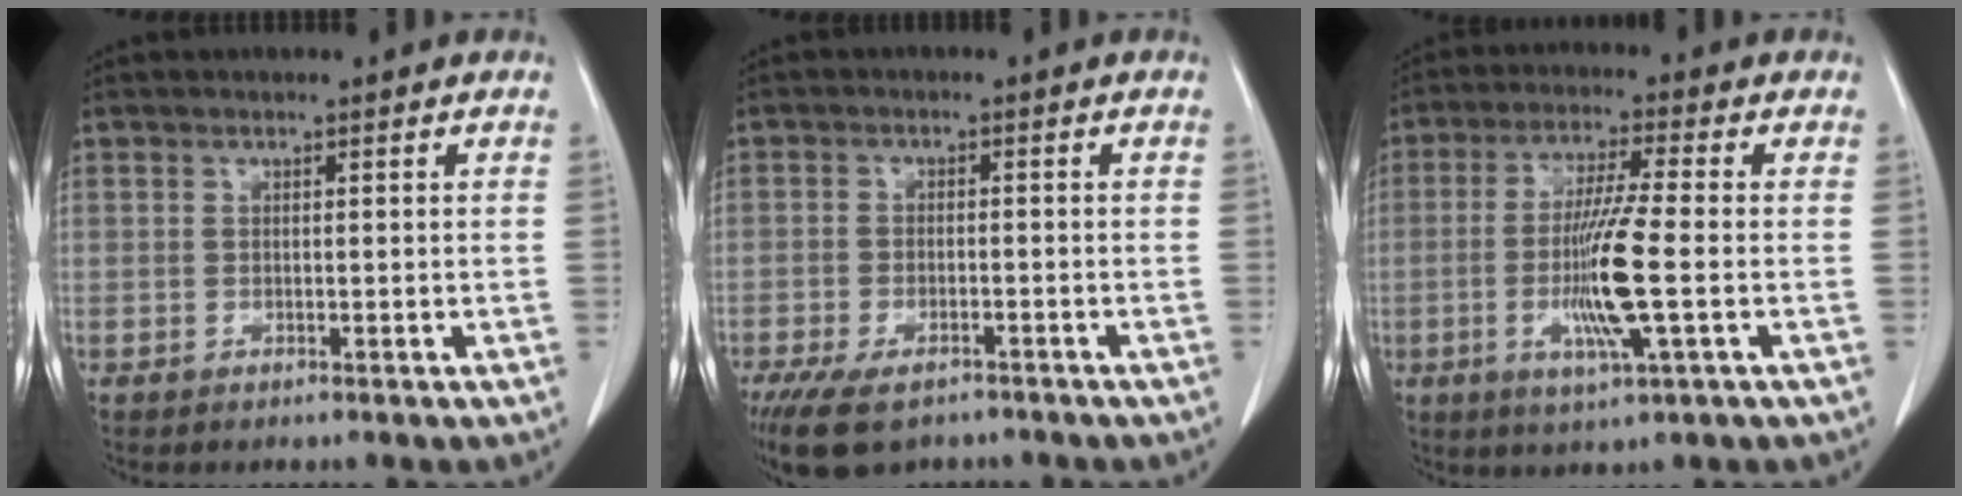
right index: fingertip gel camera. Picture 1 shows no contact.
{"total": 9.6, "force": [-7.0, 4.0, 5.2], "torque": [-0.096, -0.011, -0.108]}
{"total": 10.6, "force": [-2.0, 0.0, 10.4], "torque": [-0.205, -0.013, -0.042]}